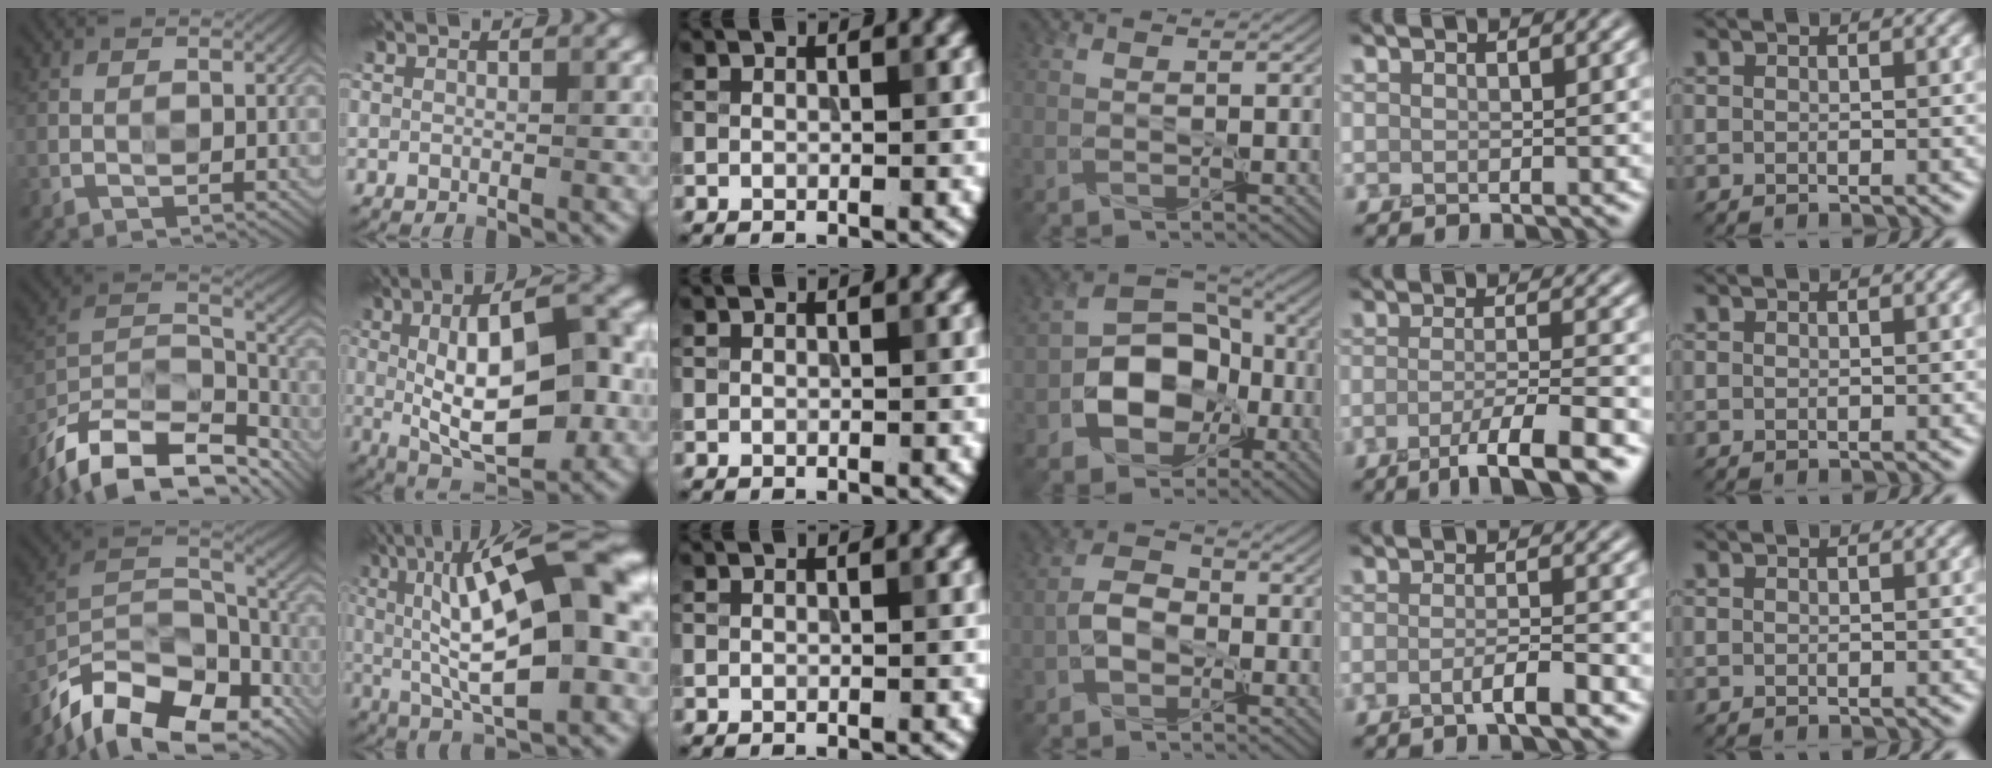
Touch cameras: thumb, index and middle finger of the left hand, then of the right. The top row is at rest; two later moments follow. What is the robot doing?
{"motion": "peel", "object": "sticker"}